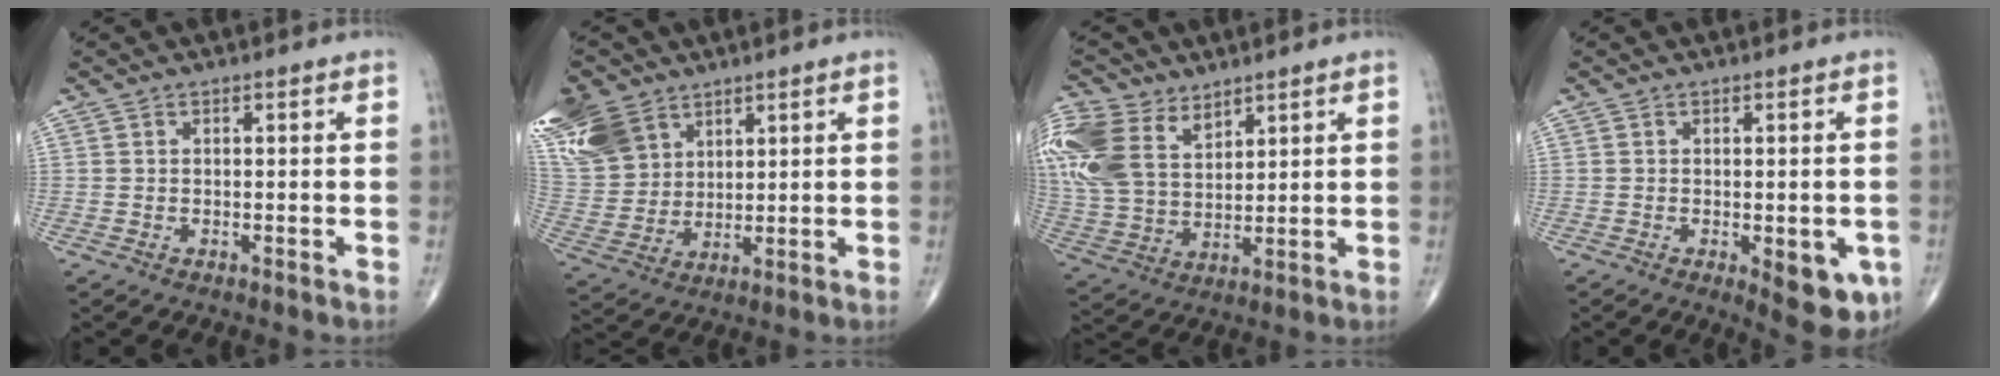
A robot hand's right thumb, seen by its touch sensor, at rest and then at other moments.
{"total": 15.4, "force": [8.8, 10.5, 6.9], "torque": [-0.152, -0.014, 0.186]}
{"total": 19.3, "force": [9.6, 12.6, 11.1], "torque": [-0.273, -0.002, 0.197]}
{"total": 8.2, "force": [-2.6, 3.3, 7.1], "torque": [-0.063, -0.010, -0.026]}